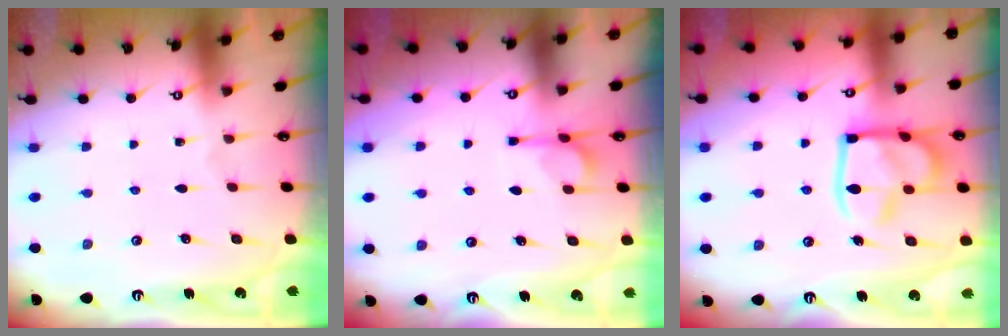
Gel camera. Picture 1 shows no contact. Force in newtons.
{"total": 6.2, "press": 6.2, "slide": 0.7}
{"total": 17.8, "press": 17.7, "slide": 2.0}